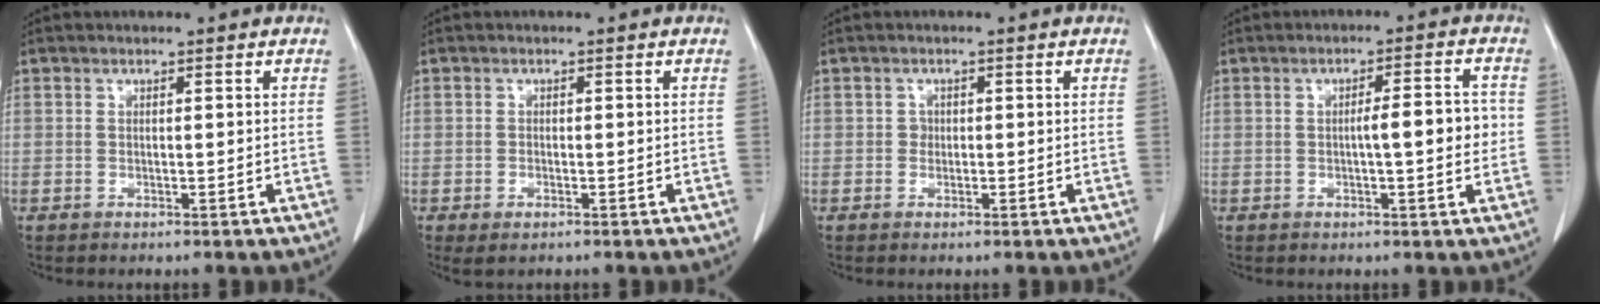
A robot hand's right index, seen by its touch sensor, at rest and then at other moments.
{"total": 1.8, "force": [-0.9, 0.8, 1.3], "torque": [-0.025, -0.003, -0.006]}
{"total": 1.0, "force": [0.0, 0.9, 0.3], "torque": [0.000, 0.003, 0.000]}
{"total": 5.6, "force": [-0.3, 0.8, 5.5], "torque": [-0.081, 0.008, -0.005]}